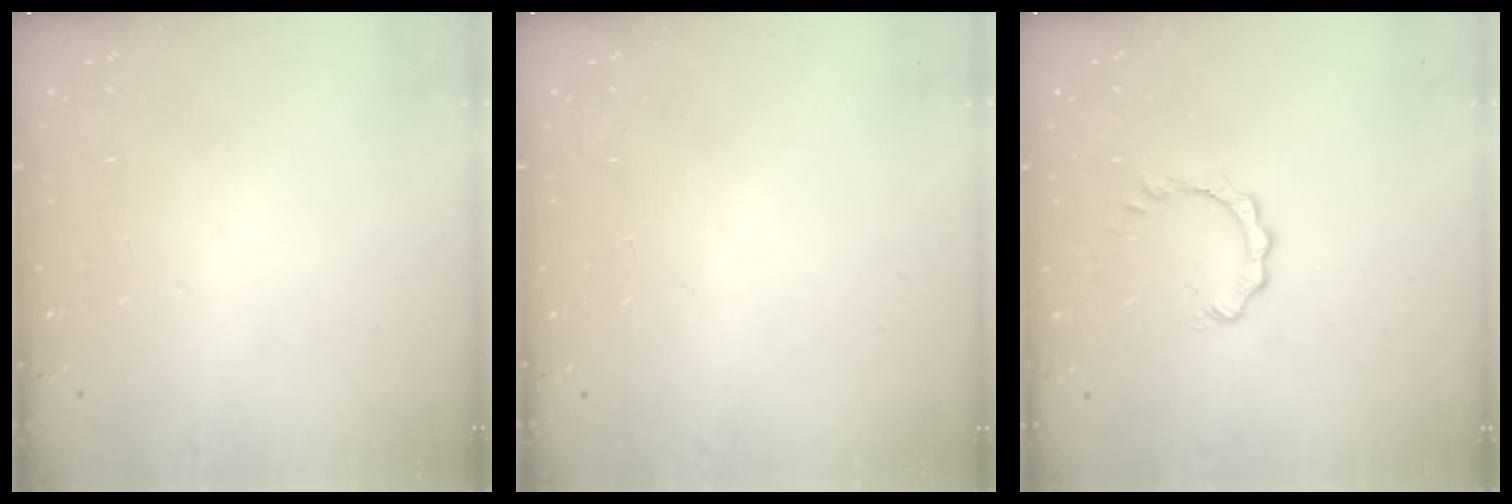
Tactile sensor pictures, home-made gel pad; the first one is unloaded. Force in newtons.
{"total": 1.4, "press": 1.4, "slide": 0.1}
{"total": 1.3, "press": 1.2, "slide": 0.2}